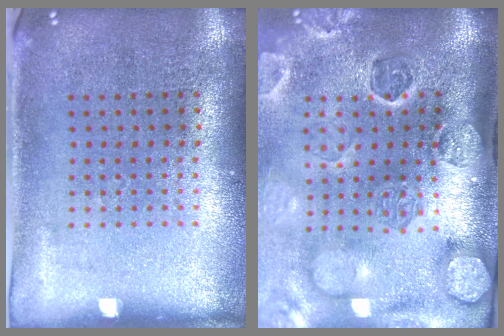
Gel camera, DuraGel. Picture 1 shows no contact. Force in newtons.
{"total": 4.5, "press": 3.4, "slide": 2.9}